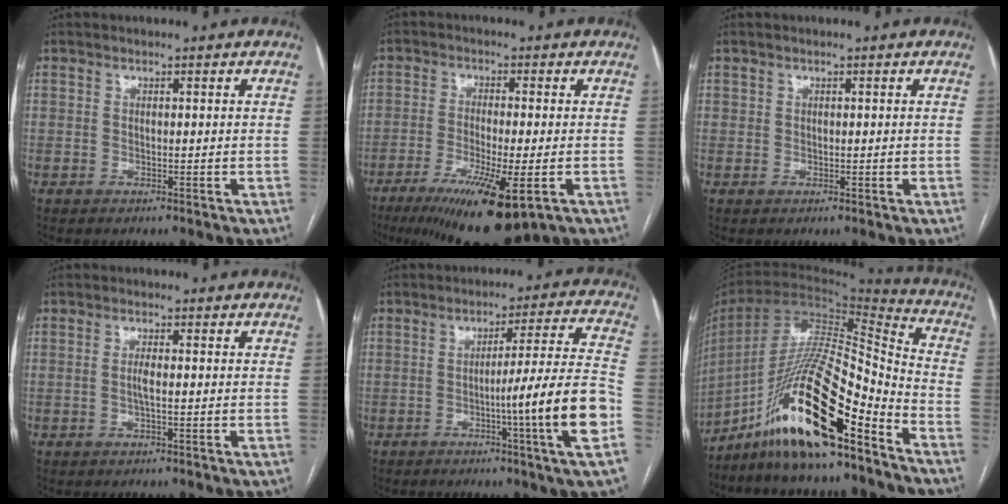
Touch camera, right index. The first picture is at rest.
{"total": 14.2, "force": [-7.8, 2.4, 11.6], "torque": [-0.173, -0.036, -0.119]}
{"total": 0.6, "force": [0.3, 0.5, 0.0], "torque": [0.010, 0.002, 0.004]}
{"total": 1.6, "force": [-0.1, 0.1, 1.6], "torque": [-0.032, 0.001, 0.000]}
{"total": 13.1, "force": [-3.9, -2.1, 12.4], "torque": [-0.181, -0.005, -0.065]}
{"total": 20.3, "force": [-12.9, 3.0, 15.4], "torque": [-0.302, -0.004, -0.231]}